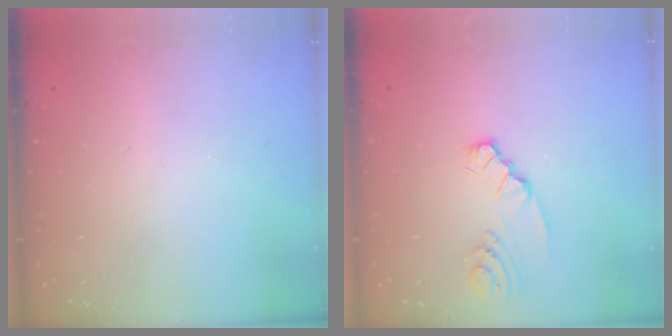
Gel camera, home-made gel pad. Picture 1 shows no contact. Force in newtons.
{"total": 3.3, "press": 3.3, "slide": 0.2}